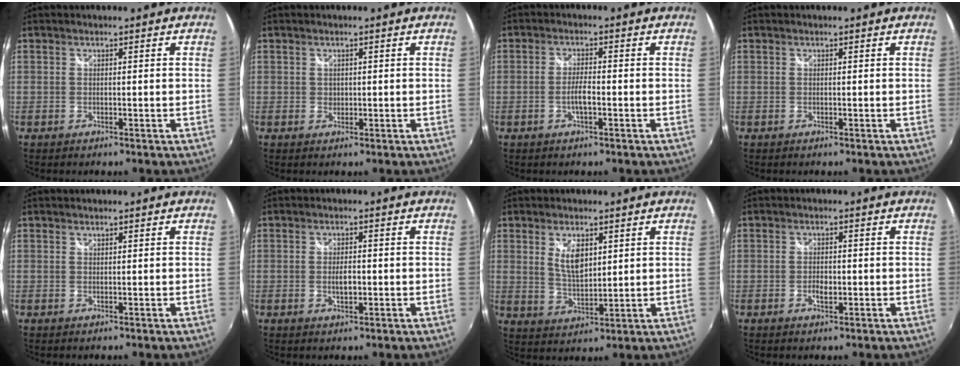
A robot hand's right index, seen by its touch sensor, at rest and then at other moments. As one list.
[{"total": 1.0, "force": [0.1, 1.0, 0.3], "torque": [-0.001, -0.001, 0.001]}, {"total": 3.0, "force": [-1.1, 0.5, 2.7], "torque": [-0.058, 0.001, -0.021]}, {"total": 0.0}, {"total": 0.0}, {"total": 3.3, "force": [-0.6, 1.3, 3.0], "torque": [-0.054, -0.002, -0.009]}, {"total": 6.1, "force": [2.2, 2.9, 4.8], "torque": [-0.083, -0.003, 0.045]}, {"total": 2.0, "force": [-0.6, 1.1, 1.6], "torque": [-0.030, 0.000, -0.011]}]